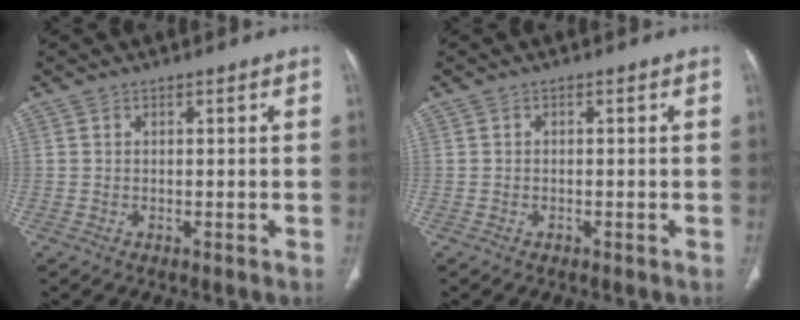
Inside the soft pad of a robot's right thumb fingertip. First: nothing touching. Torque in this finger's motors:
{"motor_torque": [0.06, 0.22, -0.31, 0.15, 0.09]}